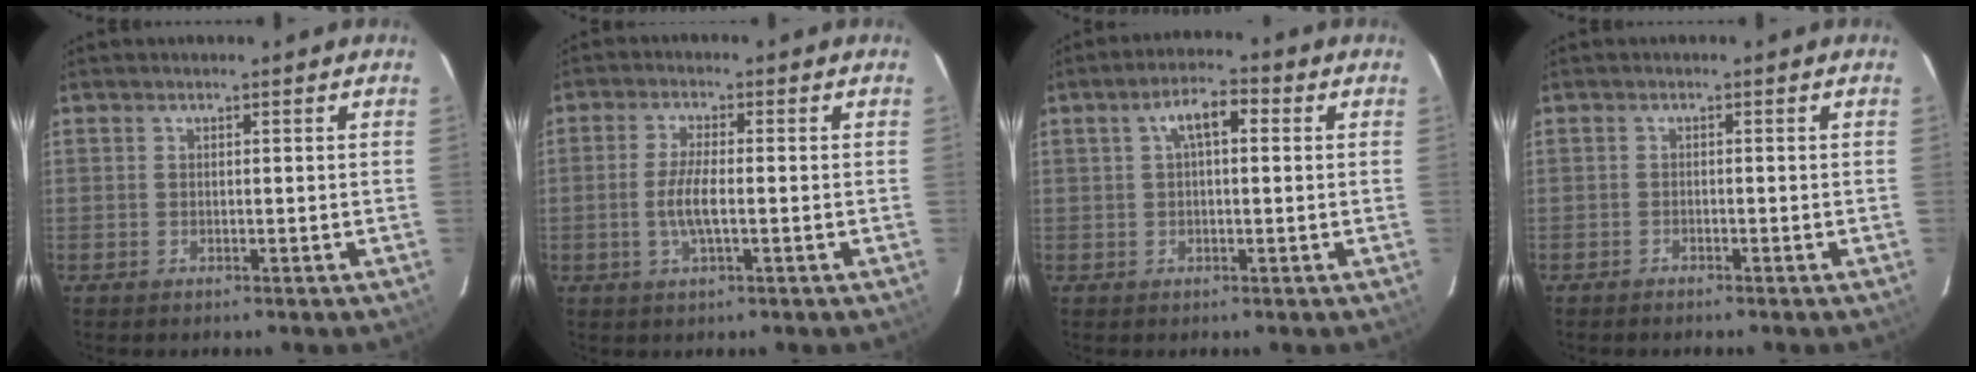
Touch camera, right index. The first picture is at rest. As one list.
[{"total": 4.9, "force": [-0.9, 1.1, 4.7], "torque": [-0.093, -0.004, -0.017]}, {"total": 5.5, "force": [1.4, 2.2, 4.9], "torque": [-0.088, 0.021, 0.024]}, {"total": 0.9, "force": [-0.9, 0.1, 0.0], "torque": [-0.006, 0.002, -0.016]}]